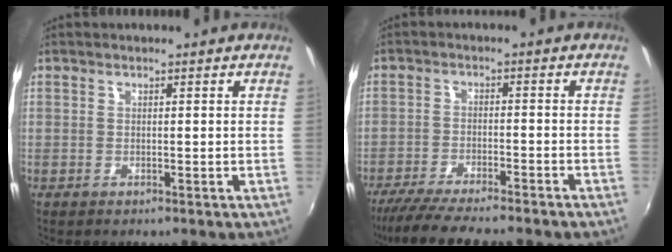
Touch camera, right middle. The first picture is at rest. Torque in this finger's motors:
{"motor_torque": [1.04, -1.09, 0.28, 0.11]}